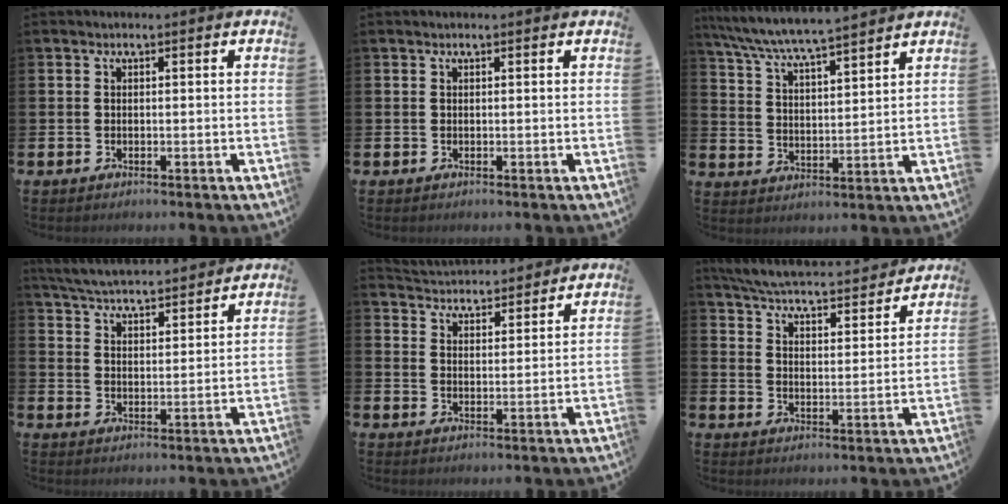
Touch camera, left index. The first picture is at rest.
{"total": 0.0}
{"total": 6.5, "force": [6.2, 0.0, 1.9], "torque": [-0.060, -0.031, 0.111]}
{"total": 5.4, "force": [5.4, 0.4, 0.7], "torque": [-0.037, -0.037, 0.094]}
{"total": 4.4, "force": [4.4, 0.5, -0.3], "torque": [-0.005, -0.035, 0.076]}
{"total": 5.7, "force": [5.5, 0.6, 1.3], "torque": [-0.053, -0.042, 0.092]}